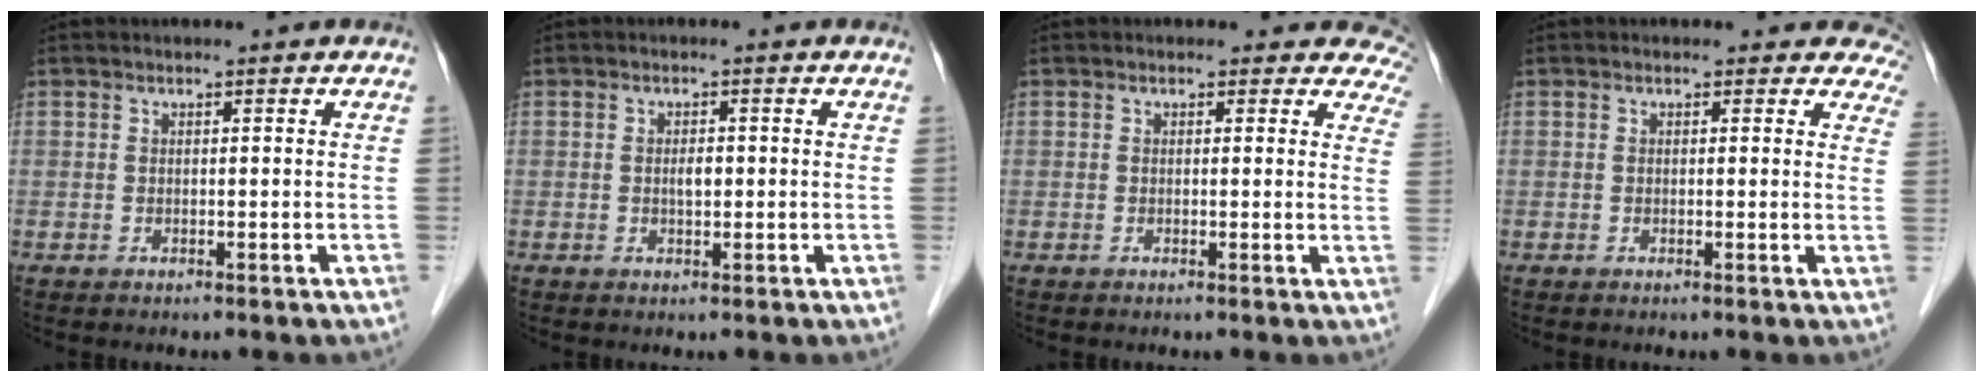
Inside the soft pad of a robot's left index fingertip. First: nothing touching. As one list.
[{"total": 1.6, "force": [0.0, 0.7, 1.5], "torque": [-0.026, 0.001, -0.001]}, {"total": 6.5, "force": [5.6, 3.3, 0.7], "torque": [0.035, -0.012, 0.020]}, {"total": 5.4, "force": [4.5, 2.8, 0.2], "torque": [0.039, -0.011, 0.010]}]